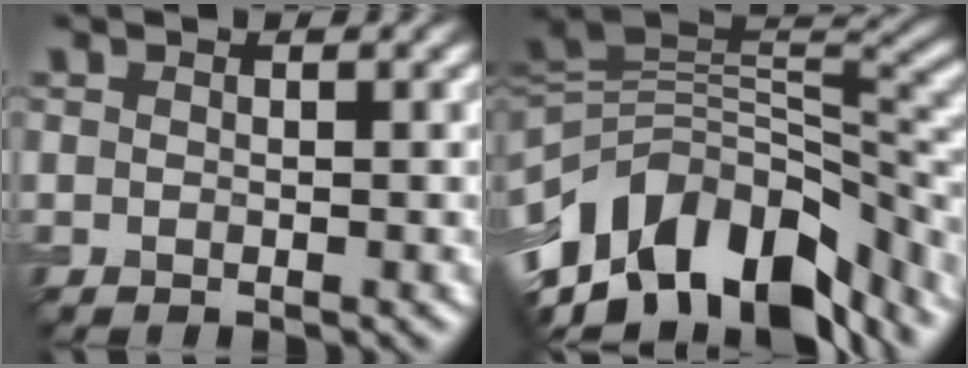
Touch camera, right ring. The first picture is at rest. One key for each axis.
{"total": 13.3, "fx": -6.8, "fy": 7.2, "fz": 9.0, "tx": -0.168, "ty": 0.016, "tz": -0.116}